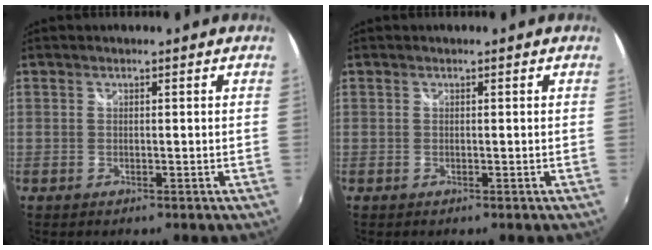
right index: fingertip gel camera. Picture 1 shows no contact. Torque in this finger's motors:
{"motor_torque": [0.00, 0.03, -0.04, 0.00]}